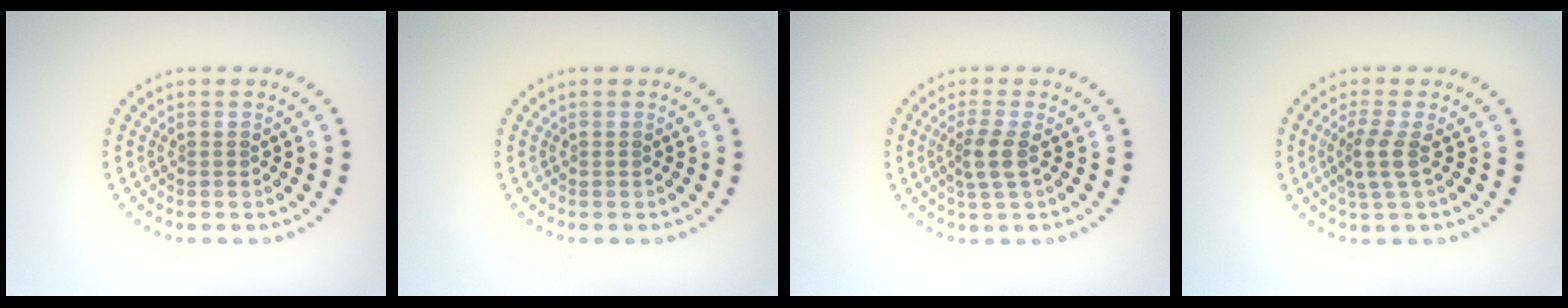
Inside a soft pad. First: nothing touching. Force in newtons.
{"total": 0.0}
{"total": 2.3, "press": 1.9, "slide": 1.3}
{"total": 2.3, "press": 1.9, "slide": 1.4}